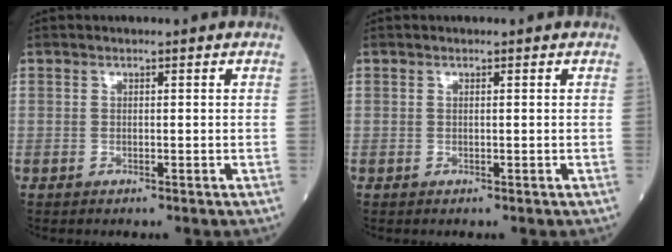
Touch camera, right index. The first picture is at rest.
{"total": 0.0}